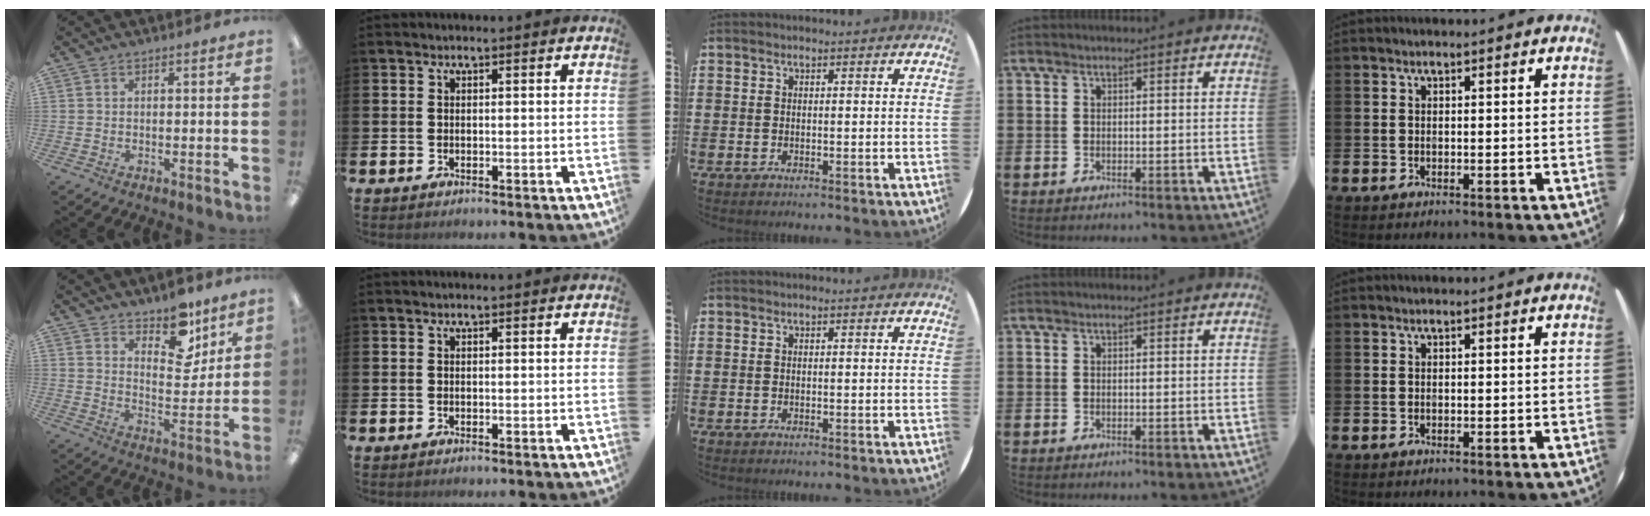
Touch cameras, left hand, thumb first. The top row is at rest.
{"thumb": {"total": 10.9, "force": [8.5, 5.2, 4.4], "torque": [-0.046, -0.059, 0.150]}}